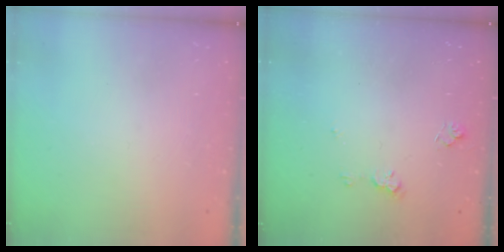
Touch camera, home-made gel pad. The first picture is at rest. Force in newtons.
{"total": 5.5, "press": 5.5, "slide": 0.6}